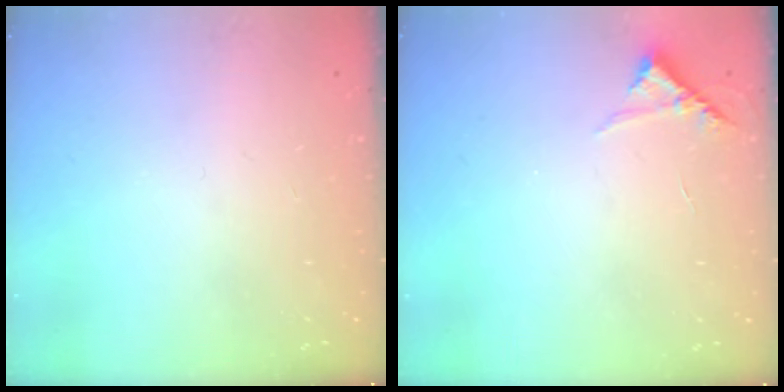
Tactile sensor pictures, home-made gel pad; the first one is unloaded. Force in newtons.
{"total": 5.0, "press": 5.0, "slide": 0.4}